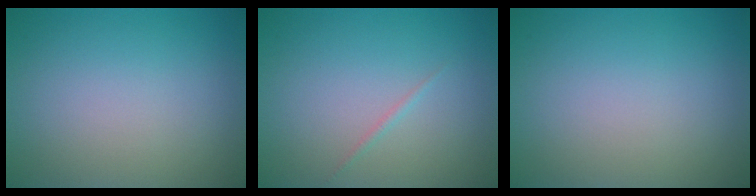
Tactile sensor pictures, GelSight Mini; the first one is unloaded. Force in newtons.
{"total": 0.6, "press": 0.6, "slide": 0.0}
{"total": 0.0}